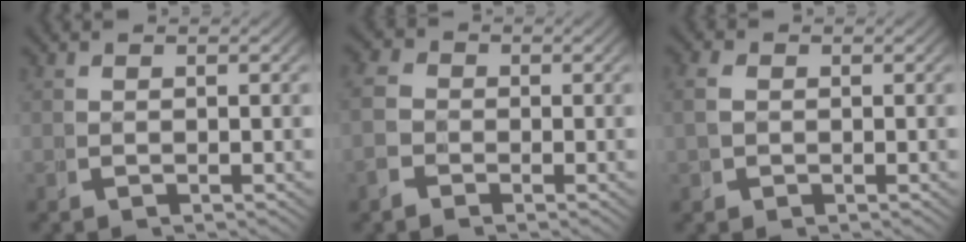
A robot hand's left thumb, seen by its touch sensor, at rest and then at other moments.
{"total": 2.9, "force": [-0.4, 2.7, 0.9], "torque": [-0.014, 0.002, -0.021]}
{"total": 2.5, "force": [0.1, 2.3, 0.9], "torque": [-0.021, -0.003, 0.000]}